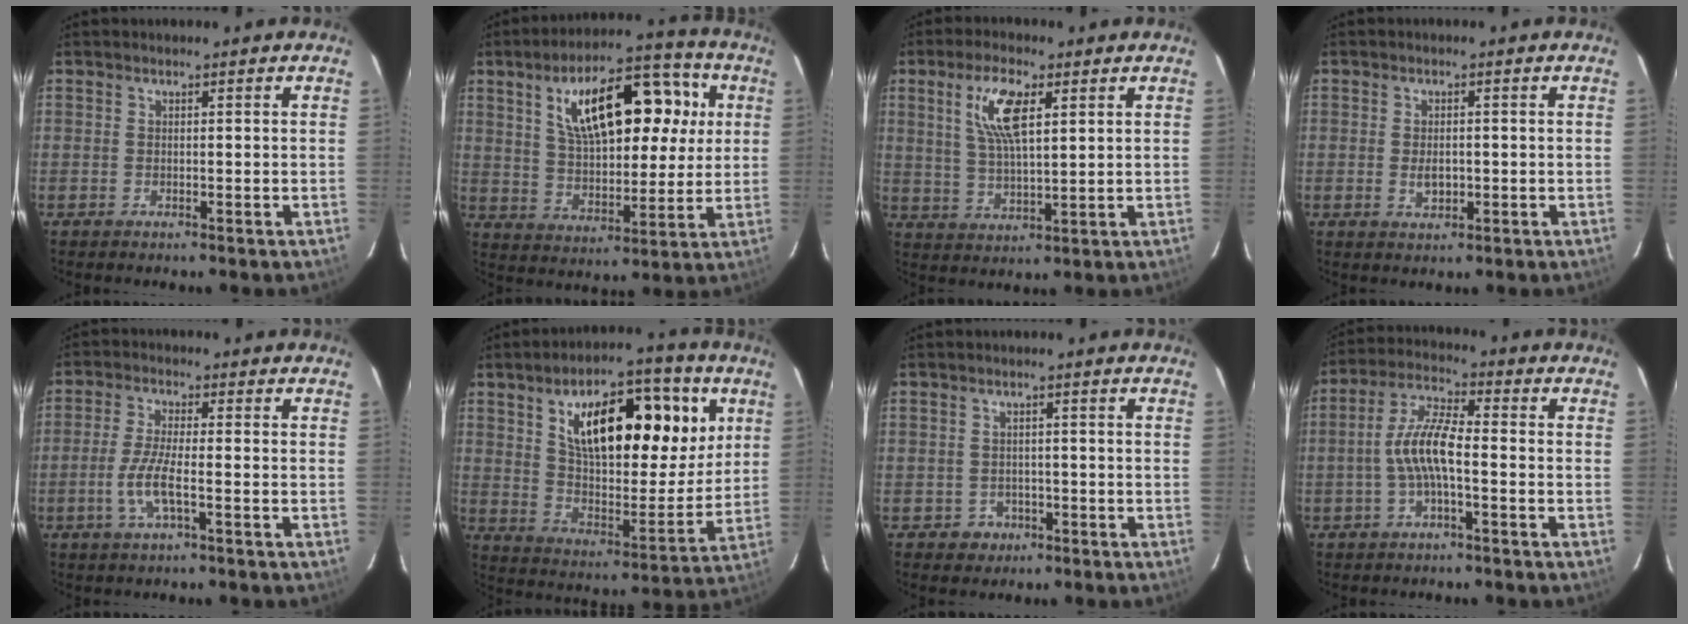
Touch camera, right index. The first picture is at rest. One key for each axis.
{"total": 19.3, "fx": 6.3, "fy": 8.9, "fz": 16.0, "tx": -0.285, "ty": 0.035, "tz": 0.107}
{"total": 9.0, "fx": 3.6, "fy": 3.0, "fz": 7.7, "tx": -0.151, "ty": 0.008, "tz": 0.071}
{"total": 2.7, "fx": -0.4, "fy": 1.8, "fz": 2.0, "tx": -0.036, "ty": -0.004, "tz": -0.005}
{"total": 5.9, "fx": -2.1, "fy": 0.9, "fz": 5.5, "tx": -0.118, "ty": -0.006, "tz": -0.043}
{"total": 23.2, "fx": 9.1, "fy": 10.7, "fz": 18.5, "tx": -0.292, "ty": 0.024, "tz": 0.152}
{"total": 3.6, "fx": -1.4, "fy": 3.4, "fz": 0.2, "tx": -0.010, "ty": 0.014, "tz": -0.015}
{"total": 8.0, "fx": -1.8, "fy": 2.0, "fz": 7.6, "tx": -0.163, "ty": 0.013, "tz": -0.036}